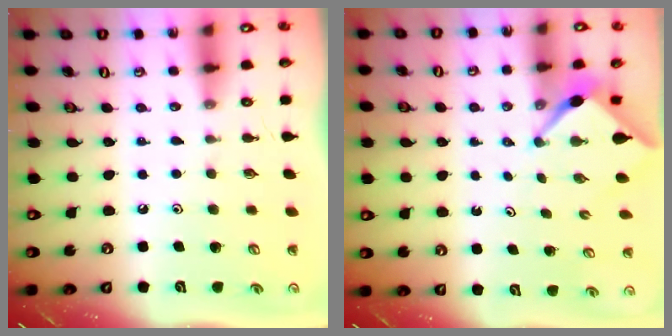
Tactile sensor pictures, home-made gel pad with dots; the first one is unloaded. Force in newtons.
{"total": 2.6, "press": 2.5, "slide": 0.3}